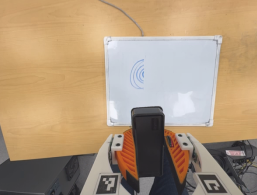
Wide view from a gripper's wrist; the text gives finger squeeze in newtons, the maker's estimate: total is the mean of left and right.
{"total": 7.6, "left": 8.5, "right": 6.8}